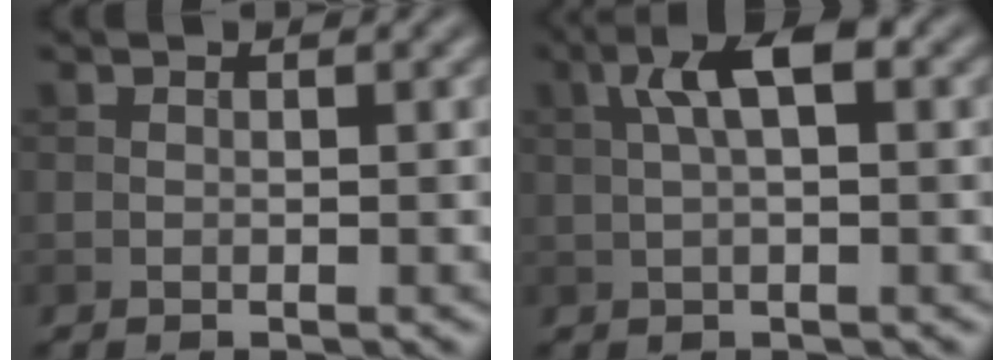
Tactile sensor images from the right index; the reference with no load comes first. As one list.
[{"total": 4.6, "force": [1.3, 1.5, 4.1], "torque": [-0.079, 0.014, 0.019]}]